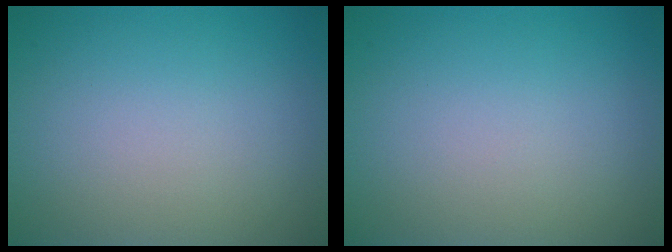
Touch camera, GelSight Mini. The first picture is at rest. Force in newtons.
{"total": 0.0}